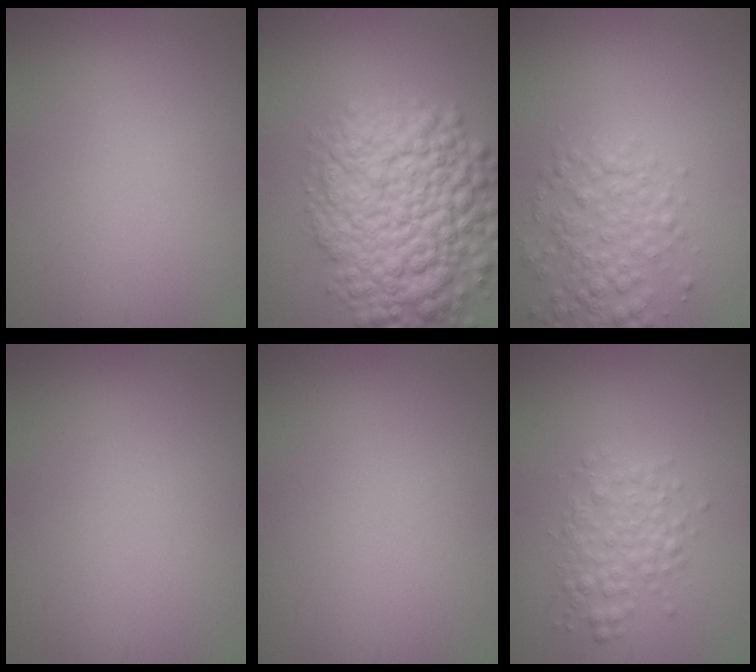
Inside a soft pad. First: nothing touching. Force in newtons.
{"total": 10.2, "press": 10.2, "slide": 0.4}
{"total": 3.7, "press": 3.7, "slide": 0.2}
{"total": 0.0}
{"total": 0.0}
{"total": 2.8, "press": 2.8, "slide": 0.0}